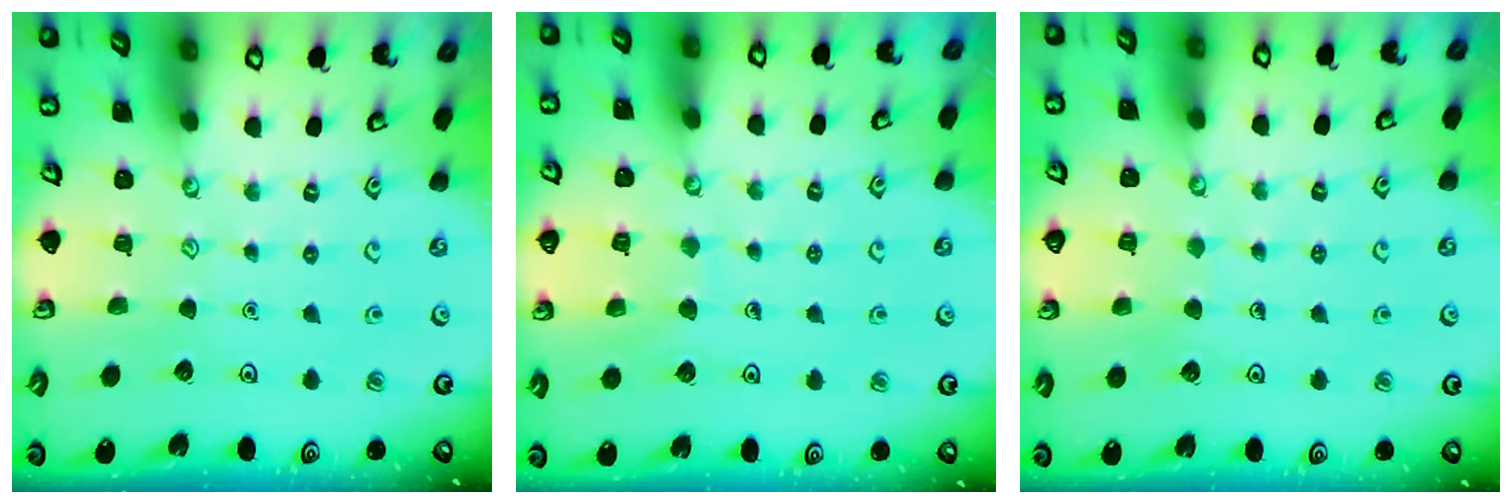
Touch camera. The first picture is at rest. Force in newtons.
{"total": 5.8, "press": 5.8, "slide": 0.3}
{"total": 4.4, "press": 4.4, "slide": 0.3}